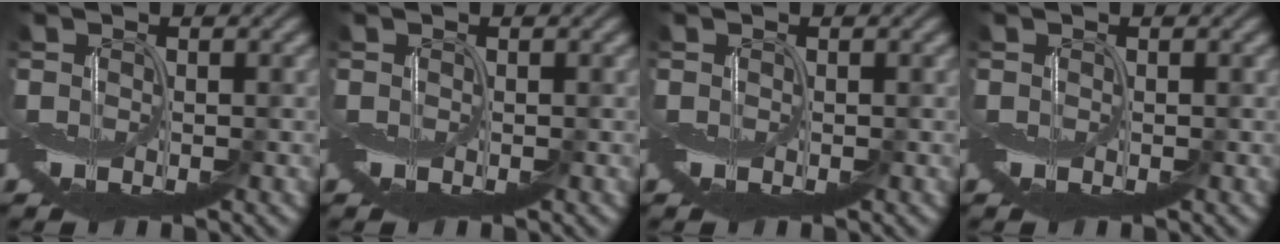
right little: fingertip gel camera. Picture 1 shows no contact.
{"total": 0.0}
{"total": 0.0}
{"total": 0.0}